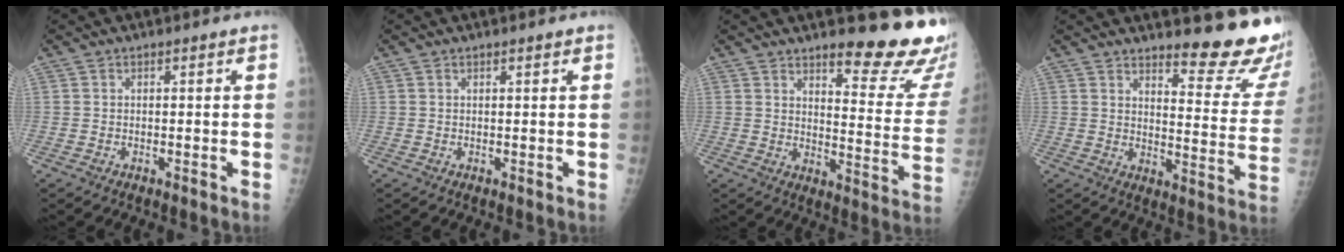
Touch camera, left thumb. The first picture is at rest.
{"total": 0.6, "force": [0.4, 0.0, 0.3], "torque": [-0.007, -0.001, 0.007]}
{"total": 18.3, "force": [13.9, 4.4, 11.2], "torque": [-0.105, -0.112, 0.172]}
{"total": 16.1, "force": [13.7, 3.0, 8.0], "torque": [-0.070, -0.144, 0.164]}